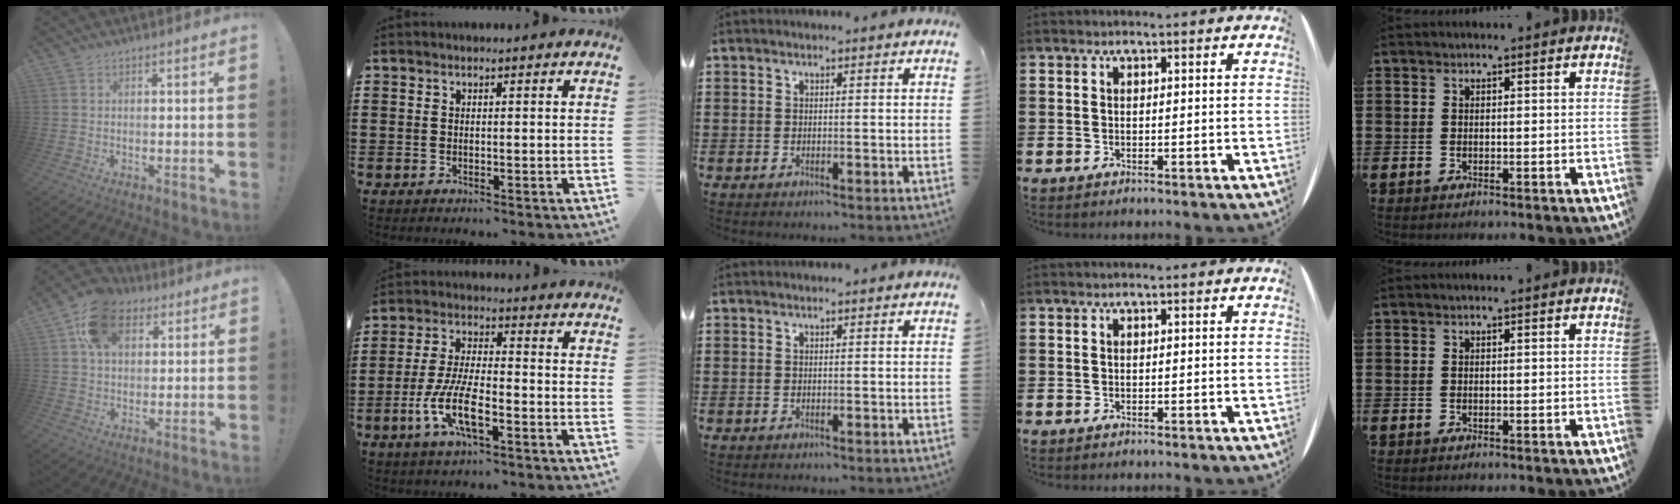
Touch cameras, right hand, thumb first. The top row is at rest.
{"thumb": {"total": 14.4, "force": [6.3, 10.3, 7.9], "torque": [-0.121, -0.012, 0.122]}, "index": {"total": 8.9, "force": [-3.6, 2.6, 7.7], "torque": [-0.179, -0.015, -0.073]}}